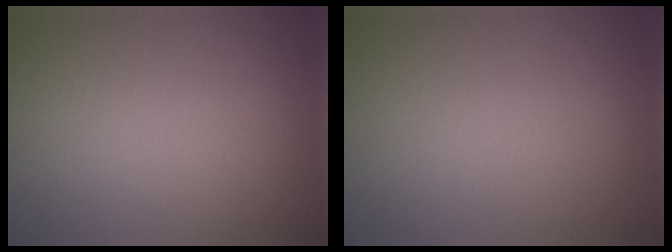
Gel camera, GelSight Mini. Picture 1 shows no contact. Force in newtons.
{"total": 0.0}